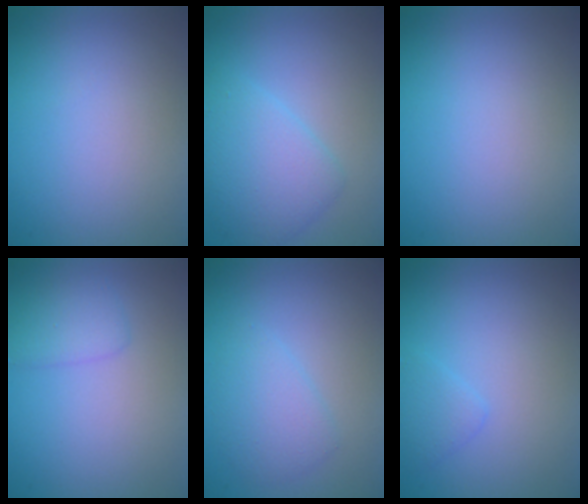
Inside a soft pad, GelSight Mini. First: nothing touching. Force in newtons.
{"total": 4.1, "press": 4.1, "slide": 0.1}
{"total": 0.0}
{"total": 1.7, "press": 1.7, "slide": 0.1}
{"total": 2.4, "press": 2.4, "slide": 0.1}
{"total": 1.3, "press": 1.3, "slide": 0.1}